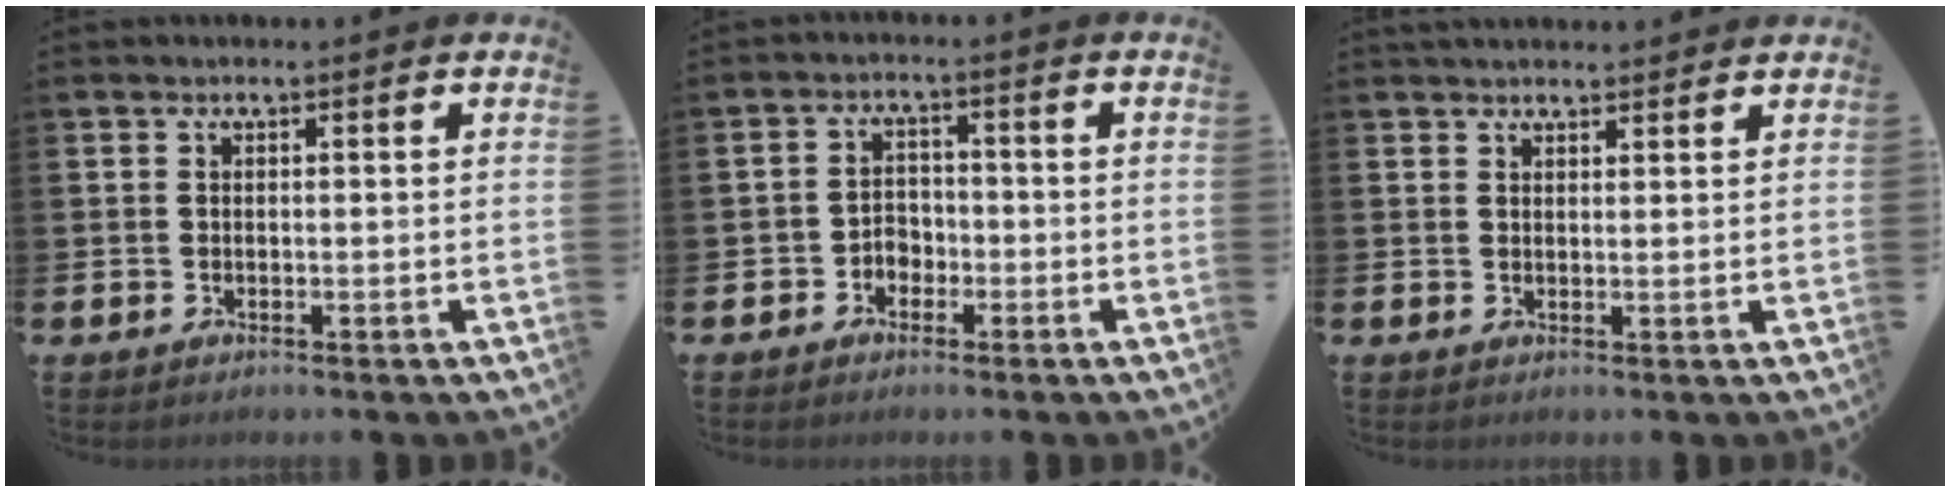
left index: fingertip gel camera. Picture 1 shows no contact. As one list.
[{"total": 2.6, "force": [-1.8, 1.8, 0.6], "torque": [-0.022, 0.009, -0.039]}, {"total": 2.1, "force": [2.0, 0.5, 0.2], "torque": [0.001, -0.006, 0.035]}]